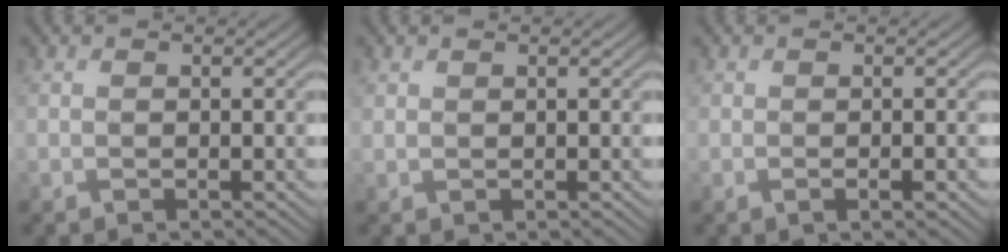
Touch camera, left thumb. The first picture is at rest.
{"total": 0.7, "force": [0.6, 0.3, 0.3], "torque": [-0.013, -0.001, 0.014]}
{"total": 1.3, "force": [-0.5, 0.3, 1.2], "torque": [-0.022, -0.003, -0.008]}